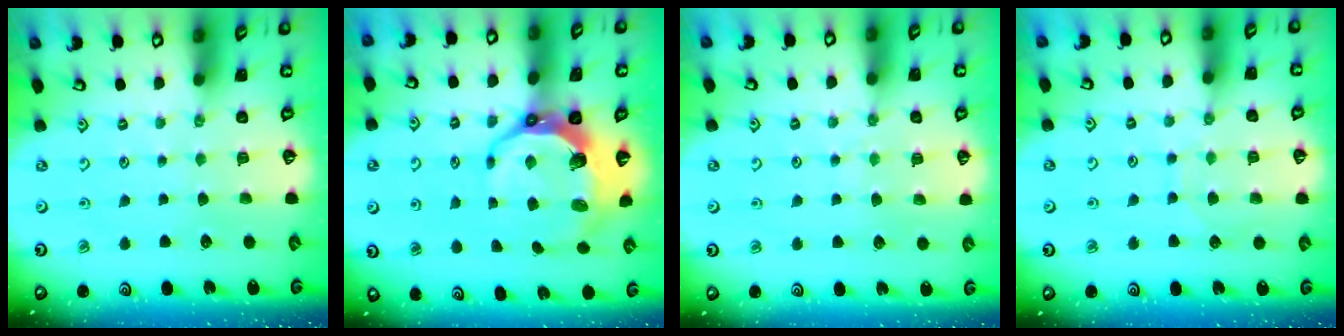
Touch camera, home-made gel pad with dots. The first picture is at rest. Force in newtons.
{"total": 10.8, "press": 9.5, "slide": 5.2}
{"total": 6.7, "press": 6.6, "slide": 0.8}
{"total": 6.9, "press": 6.9, "slide": 0.7}